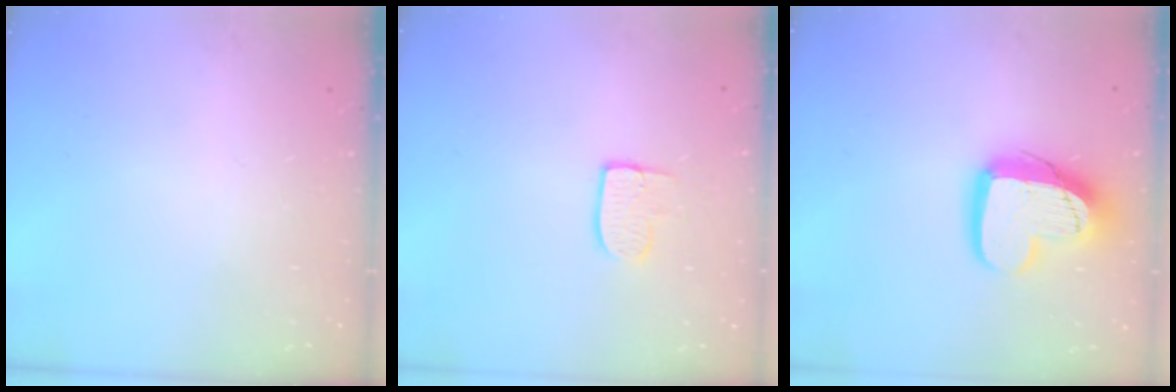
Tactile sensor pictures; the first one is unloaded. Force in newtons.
{"total": 6.9, "press": 6.9, "slide": 0.2}
{"total": 16.0, "press": 15.9, "slide": 1.5}